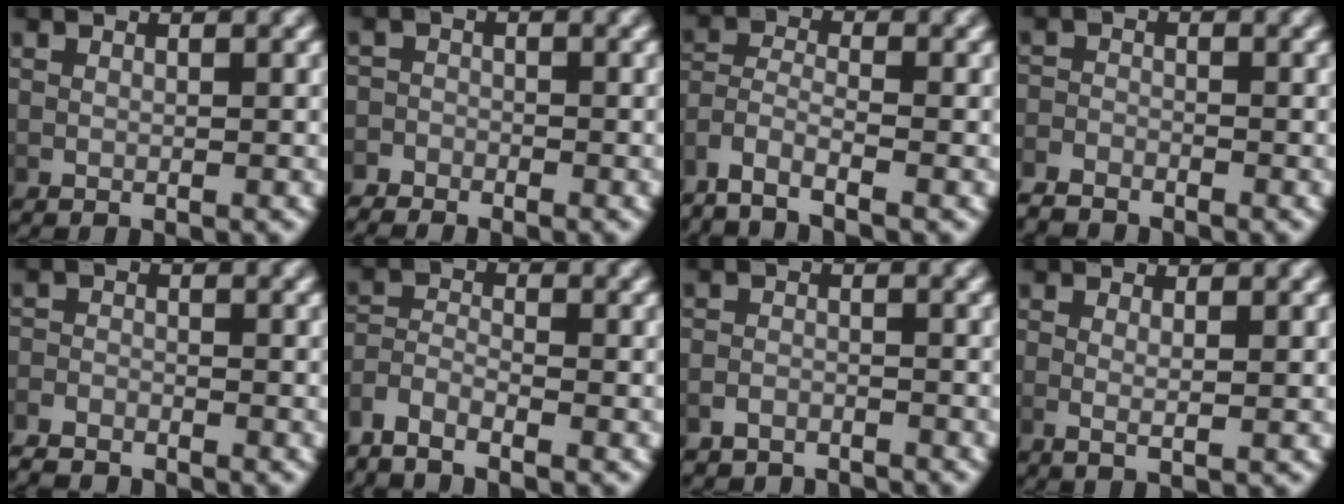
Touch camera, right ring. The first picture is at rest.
{"total": 2.8, "force": [-2.6, 1.1, -0.3], "torque": [0.009, -0.014, -0.045]}
{"total": 5.0, "force": [-2.8, 3.2, 2.6], "torque": [-0.084, -0.025, -0.042]}
{"total": 2.6, "force": [-2.5, 0.6, 0.2], "torque": [-0.007, -0.013, -0.044]}
{"total": 3.0, "force": [-2.9, 0.7, 0.3], "torque": [-0.005, -0.015, -0.049]}
{"total": 3.5, "force": [-2.0, 2.2, 1.7], "torque": [-0.056, -0.015, -0.035]}
{"total": 3.3, "force": [-3.2, 0.8, -0.1], "torque": [0.004, -0.011, -0.053]}
{"total": 1.3, "force": [0.1, 0.0, 1.2], "torque": [-0.032, -0.015, 0.009]}